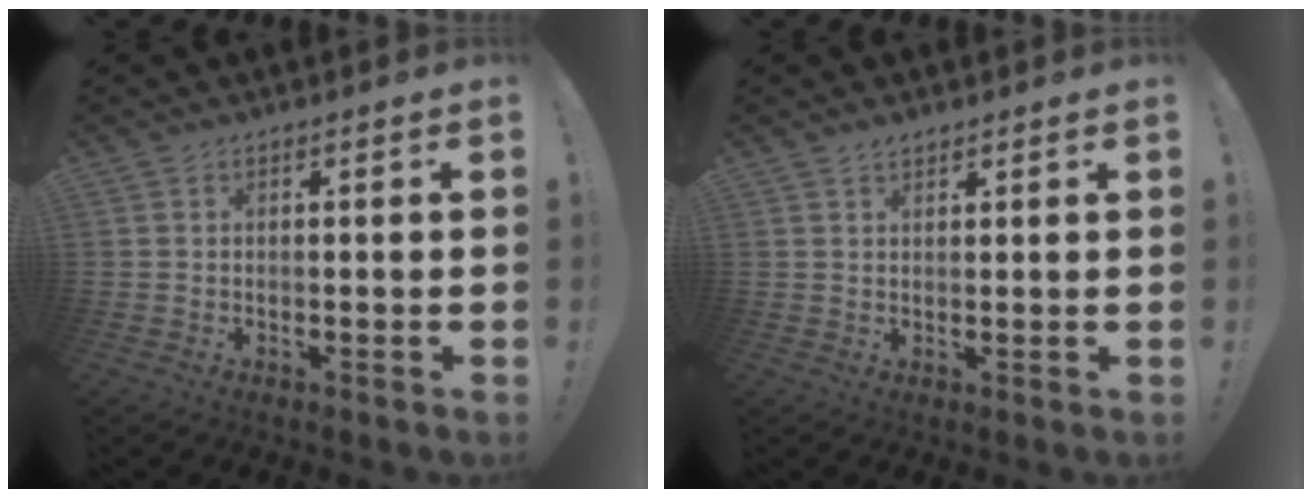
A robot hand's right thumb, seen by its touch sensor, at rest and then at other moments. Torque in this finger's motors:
{"motor_torque": [-0.02, -0.03, 0.23, 0.02, 0.00]}